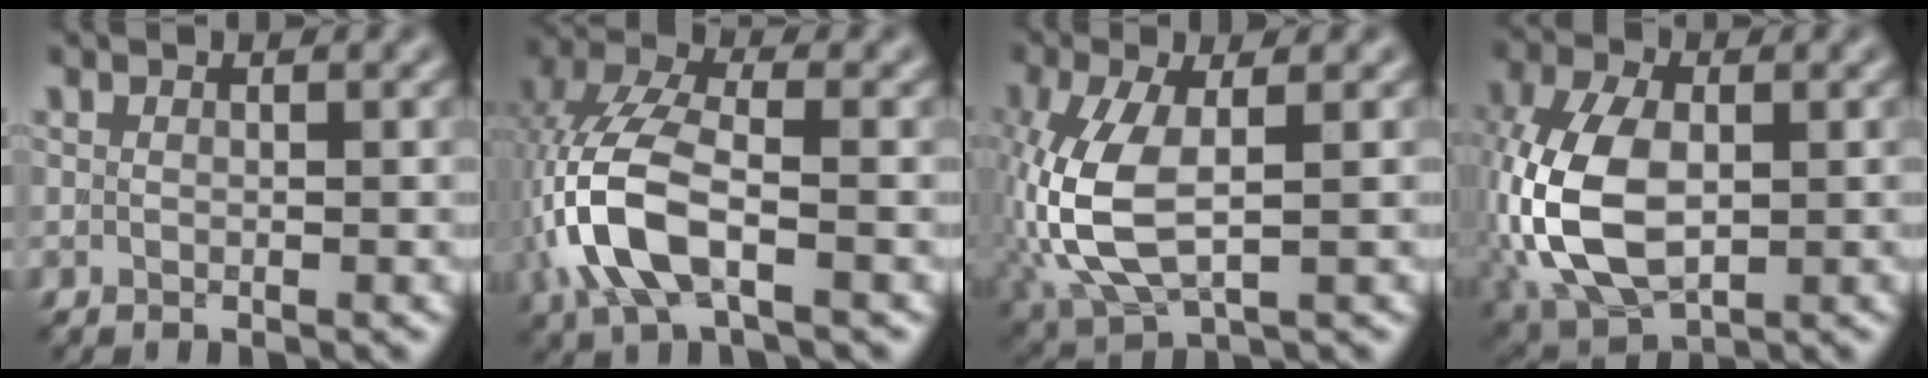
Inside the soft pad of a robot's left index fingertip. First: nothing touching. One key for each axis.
{"total": 8.3, "fx": -2.5, "fy": 3.9, "fz": 6.9, "tx": -0.162, "ty": 0.010, "tz": -0.057}
{"total": 8.2, "fx": -0.7, "fy": 3.9, "fz": 7.2, "tx": -0.181, "ty": -0.002, "tz": -0.011}
{"total": 10.9, "fx": -1.2, "fy": 6.6, "fz": 8.6, "tx": -0.214, "ty": -0.003, "tz": -0.027}